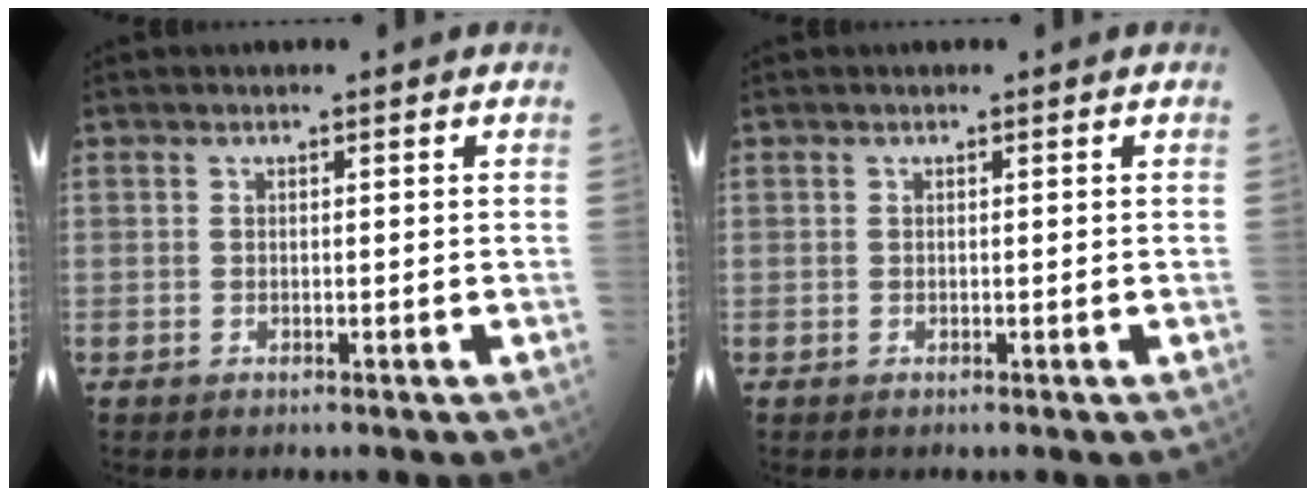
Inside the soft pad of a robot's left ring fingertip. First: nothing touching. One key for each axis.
{"total": 0.0}